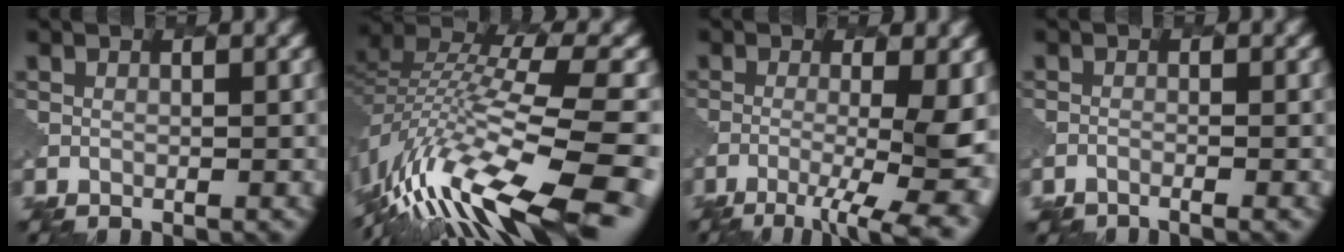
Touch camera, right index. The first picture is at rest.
{"total": 14.2, "force": [-9.0, 3.4, 10.5], "torque": [-0.220, 0.032, -0.160]}
{"total": 7.9, "force": [-3.1, 2.1, 6.9], "torque": [-0.112, -0.008, -0.046]}
{"total": 1.8, "force": [-1.6, 0.3, 0.7], "torque": [-0.008, 0.003, -0.033]}